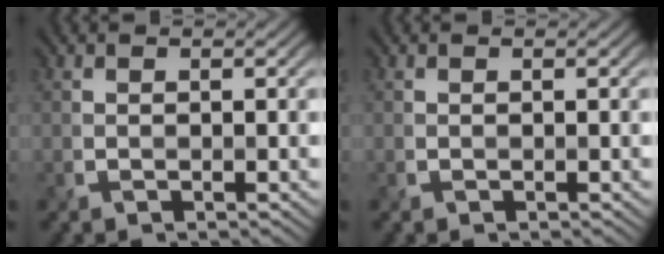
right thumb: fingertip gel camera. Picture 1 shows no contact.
{"total": 0.0}